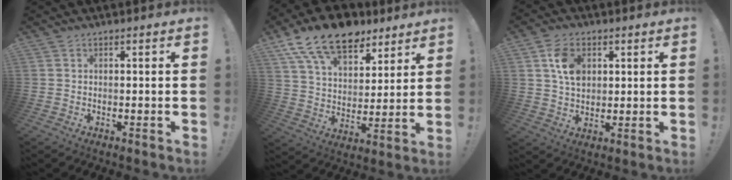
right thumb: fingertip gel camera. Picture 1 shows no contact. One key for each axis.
{"total": 17.4, "fx": 11.4, "fy": 9.5, "fz": 9.1, "tx": -0.158, "ty": -0.070, "tz": 0.208}
{"total": 8.7, "fx": 2.6, "fy": 6.2, "fz": 5.6, "tx": -0.091, "ty": 0.003, "tz": 0.049}